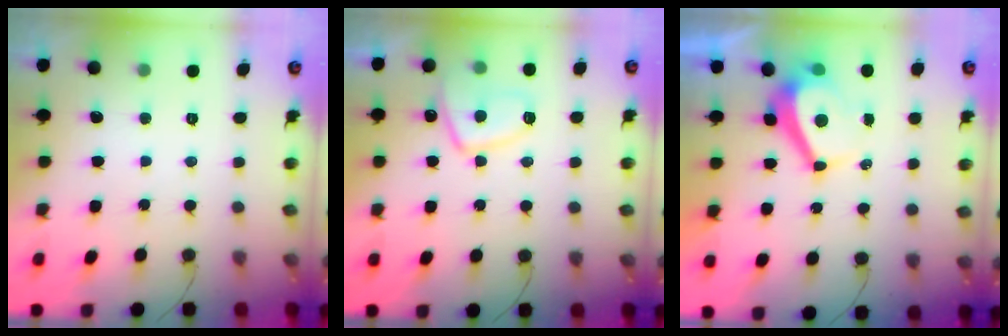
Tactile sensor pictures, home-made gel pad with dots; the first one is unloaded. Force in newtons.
{"total": 10.0, "press": 9.9, "slide": 1.1}
{"total": 5.7, "press": 5.7, "slide": 0.4}